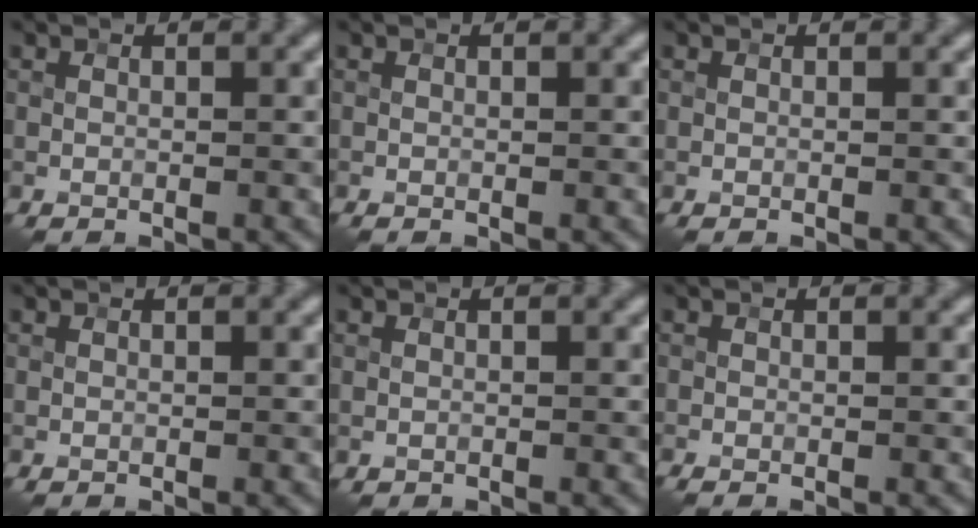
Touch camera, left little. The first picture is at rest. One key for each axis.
{"total": 0.0}
{"total": 0.0}
{"total": 0.0}
{"total": 0.0}
{"total": 0.6, "fx": -0.5, "fy": 0.1, "fz": 0.3, "tx": -0.004, "ty": -0.002, "tz": -0.009}